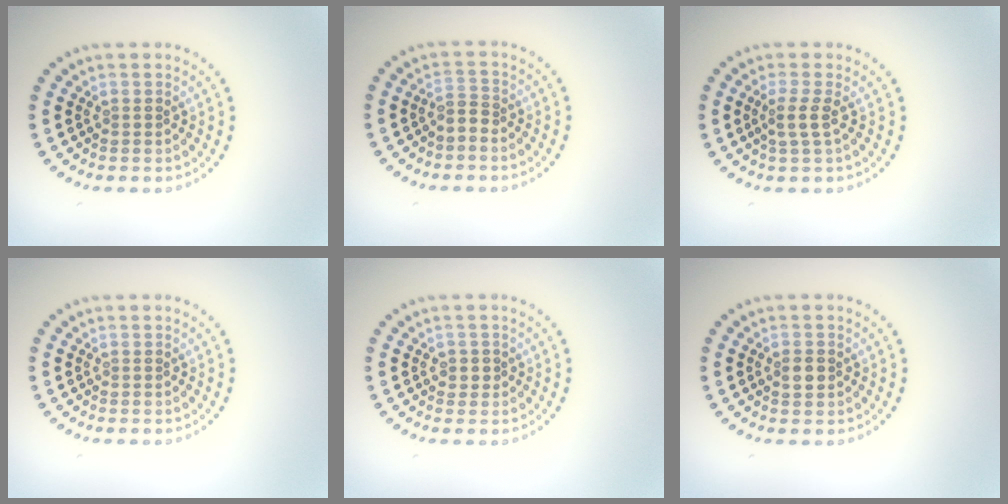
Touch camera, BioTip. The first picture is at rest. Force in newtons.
{"total": 1.4, "press": 1.0, "slide": 1.0}
{"total": 1.8, "press": 1.3, "slide": 1.3}
{"total": 0.0}
{"total": 1.1, "press": 1.0, "slide": 0.6}
{"total": 1.5, "press": 1.5, "slide": 0.3}